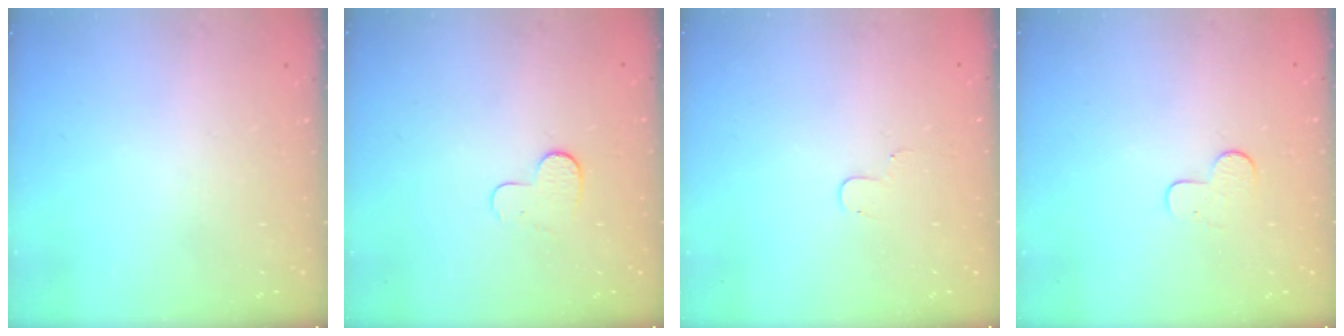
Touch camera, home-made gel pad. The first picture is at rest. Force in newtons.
{"total": 4.6, "press": 4.6, "slide": 0.4}
{"total": 3.2, "press": 3.2, "slide": 0.3}
{"total": 5.5, "press": 5.5, "slide": 0.5}